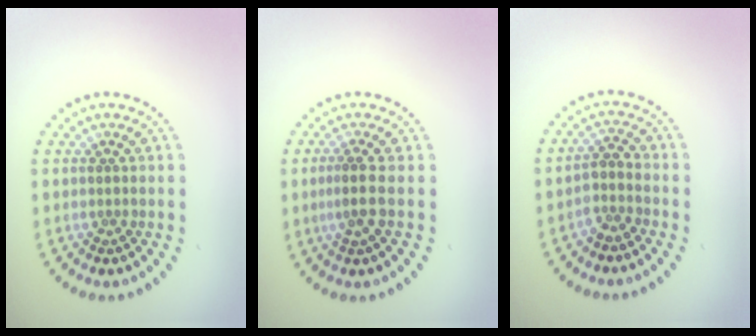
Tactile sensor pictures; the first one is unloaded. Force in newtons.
{"total": 2.0, "press": 1.6, "slide": 1.1}
{"total": 1.9, "press": 1.4, "slide": 1.2}